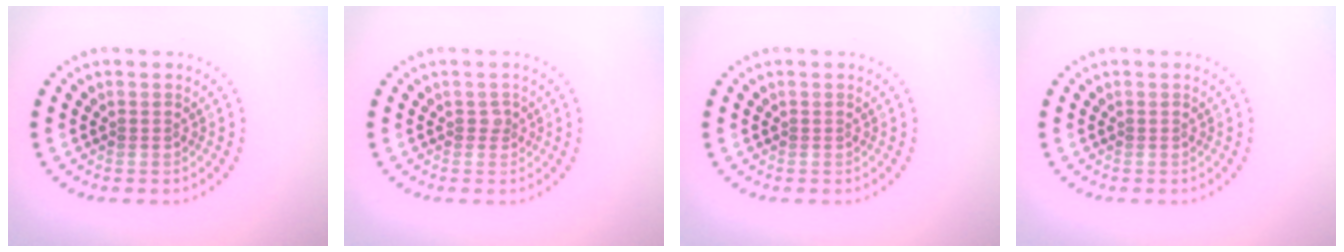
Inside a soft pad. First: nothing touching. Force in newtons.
{"total": 0.7, "press": 0.5, "slide": 0.4}
{"total": 0.0}
{"total": 0.0}